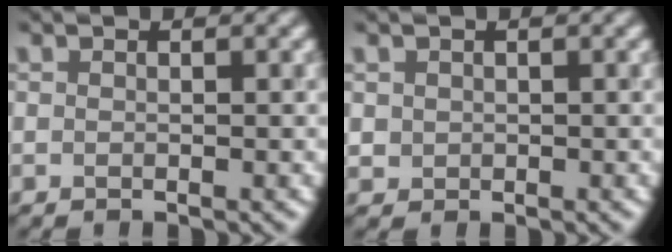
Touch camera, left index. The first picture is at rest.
{"total": 1.0, "force": [0.2, 1.0, -0.1], "torque": [0.013, -0.002, 0.003]}